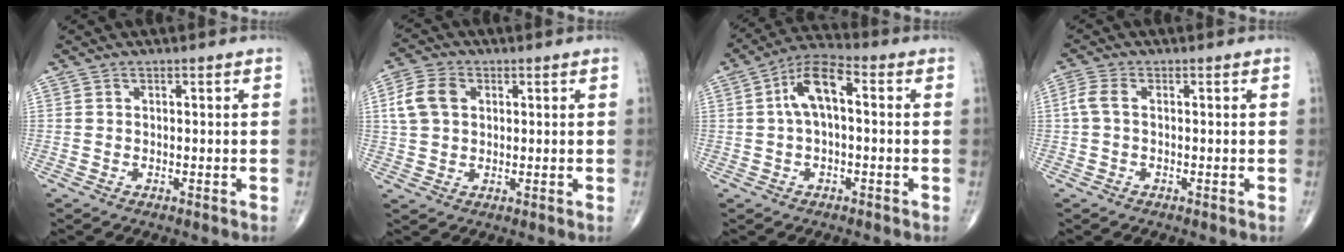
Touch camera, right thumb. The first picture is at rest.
{"total": 7.3, "force": [1.7, 5.3, 4.8], "torque": [-0.094, 0.011, 0.031]}
{"total": 8.6, "force": [0.8, 3.9, 7.6], "torque": [-0.137, 0.032, 0.004]}
{"total": 2.9, "force": [0.0, 1.4, 2.5], "torque": [-0.066, 0.004, -0.007]}